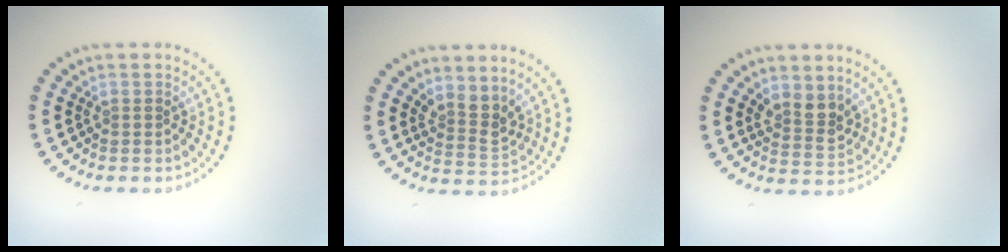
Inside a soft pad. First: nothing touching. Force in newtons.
{"total": 2.6, "press": 1.9, "slide": 1.7}
{"total": 2.8, "press": 2.5, "slide": 1.2}